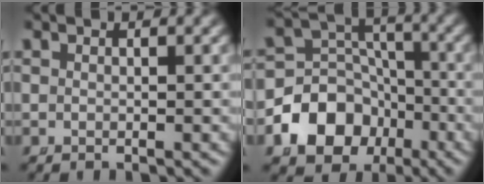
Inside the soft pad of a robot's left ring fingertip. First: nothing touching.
{"total": 11.3, "force": [-4.2, 9.5, 4.5], "torque": [-0.070, -0.040, -0.064]}